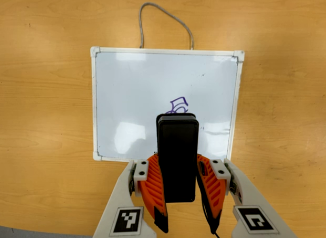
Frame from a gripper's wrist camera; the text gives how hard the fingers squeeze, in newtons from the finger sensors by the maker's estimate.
{"total": 8.6, "left": 7.2, "right": 10.0}